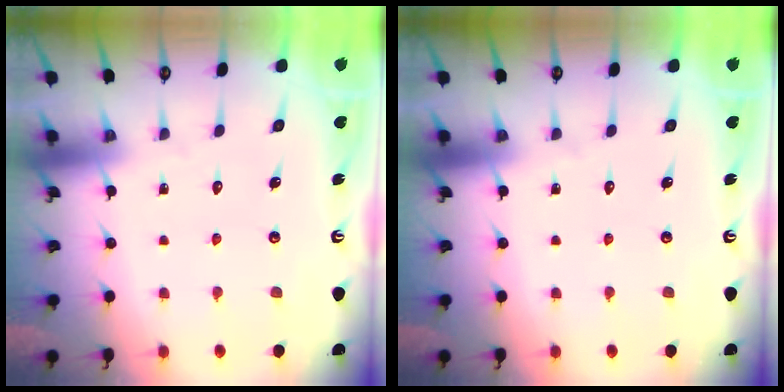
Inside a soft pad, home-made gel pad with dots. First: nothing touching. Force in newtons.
{"total": 0.0}